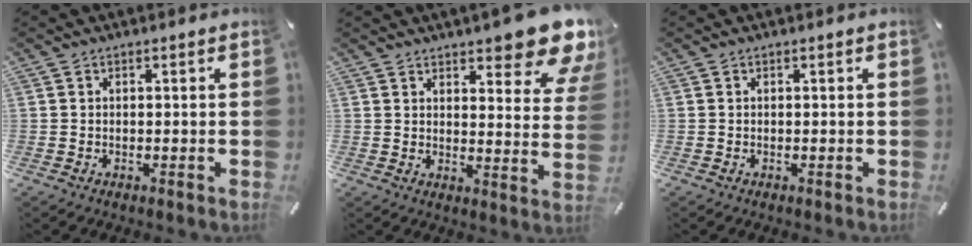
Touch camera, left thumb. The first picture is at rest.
{"total": 13.0, "force": [9.8, 4.0, 7.4], "torque": [-0.089, -0.081, 0.167]}
{"total": 0.0}